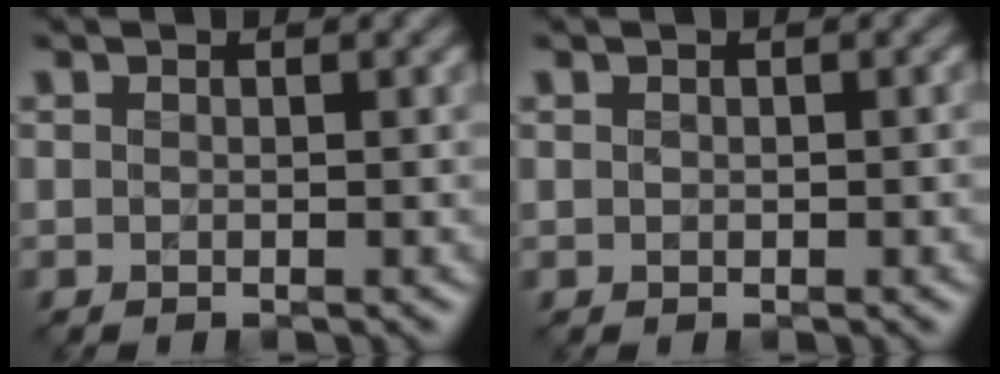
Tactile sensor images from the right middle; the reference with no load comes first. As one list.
[{"total": 0.9, "force": [0.0, 0.6, 0.6], "torque": [-0.011, -0.001, 0.003]}]